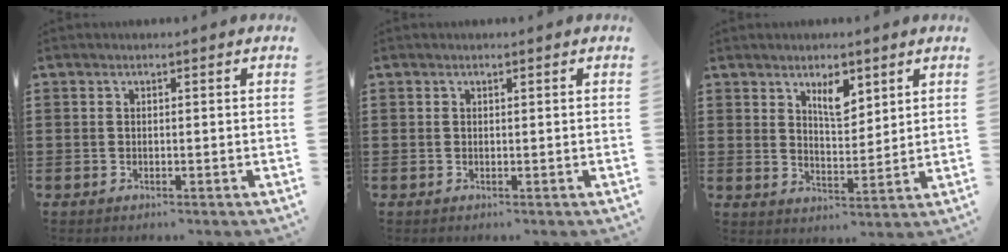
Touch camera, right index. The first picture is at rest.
{"total": 0.0}
{"total": 5.2, "force": [3.1, 2.2, 3.5], "torque": [-0.062, -0.001, 0.051]}